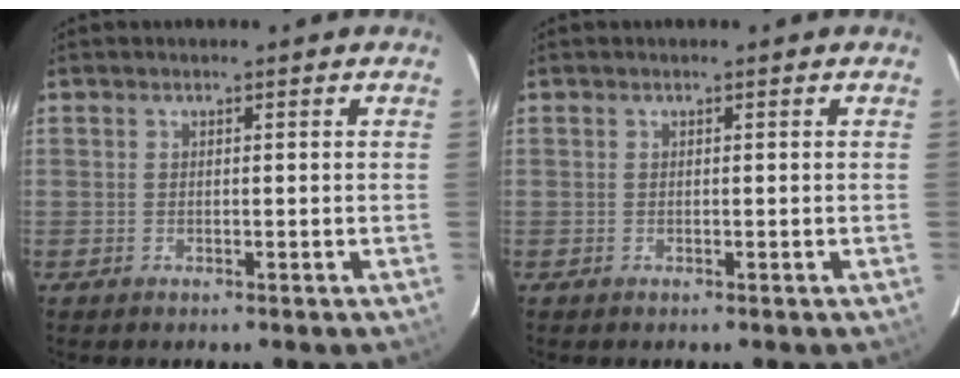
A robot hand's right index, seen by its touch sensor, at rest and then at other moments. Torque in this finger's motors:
{"motor_torque": [0.00, 0.00, 0.00, 0.00]}